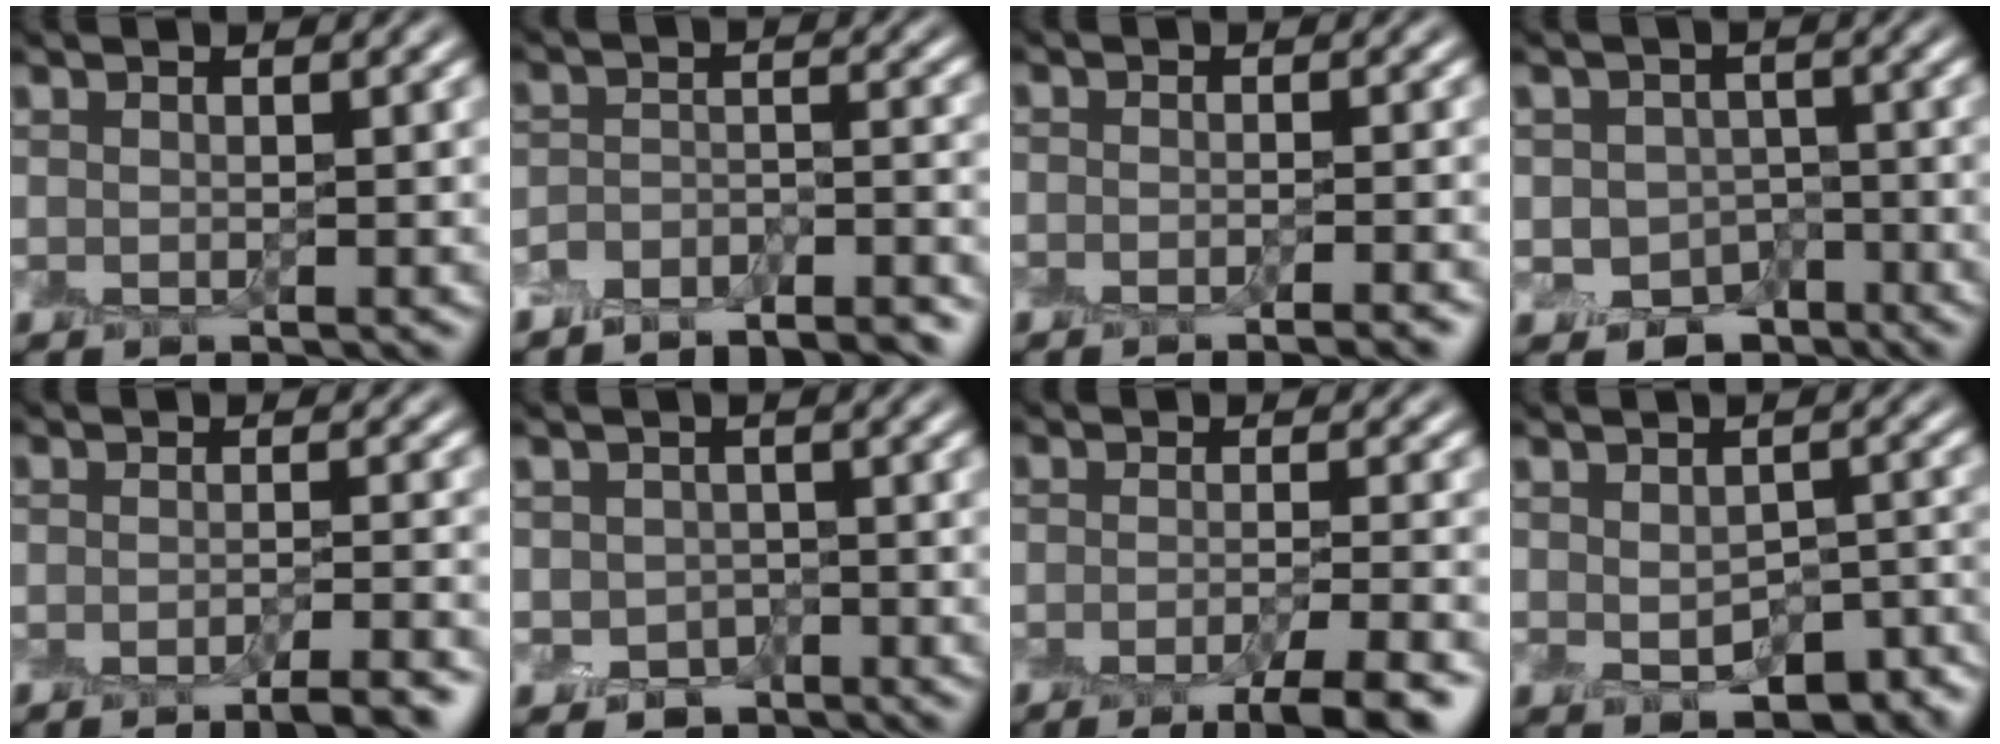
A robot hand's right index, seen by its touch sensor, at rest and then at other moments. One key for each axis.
{"total": 4.9, "fx": -4.7, "fy": 0.9, "fz": 1.0, "tx": -0.014, "ty": 0.002, "tz": -0.074}
{"total": 2.2, "fx": -1.7, "fy": 0.5, "fz": 1.3, "tx": 0.003, "ty": 0.006, "tz": -0.027}
{"total": 4.3, "fx": -1.9, "fy": 3.4, "fz": 1.7, "tx": -0.028, "ty": -0.008, "tz": -0.031}
{"total": 4.2, "fx": -3.1, "fy": 1.0, "fz": 2.7, "tx": -0.020, "ty": 0.004, "tz": -0.048}
{"total": 2.3, "fx": -1.0, "fy": 2.0, "fz": 0.7, "tx": -0.010, "ty": -0.001, "tz": -0.018}
{"total": 5.3, "fx": -3.6, "fy": 1.0, "fz": 3.7, "tx": -0.036, "ty": 0.002, "tz": -0.059}
{"total": 5.5, "fx": -2.0, "fy": 3.1, "fz": 4.1, "tx": -0.051, "ty": -0.006, "tz": -0.015}